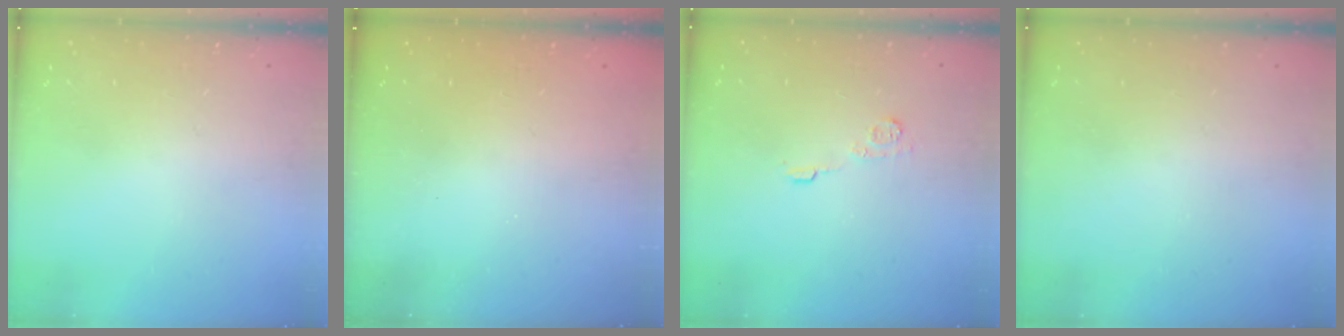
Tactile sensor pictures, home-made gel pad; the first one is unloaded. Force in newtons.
{"total": 2.5, "press": 2.4, "slide": 0.8}
{"total": 5.6, "press": 5.6, "slide": 0.7}
{"total": 0.0}